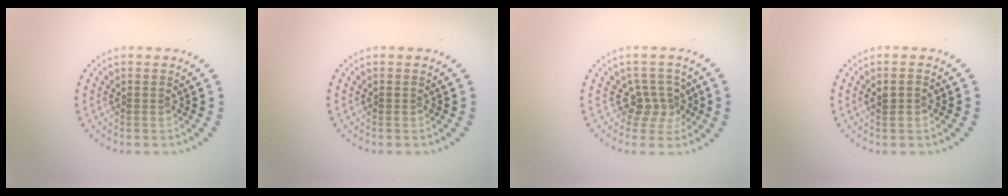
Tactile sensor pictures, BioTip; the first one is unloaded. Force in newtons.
{"total": 0.0}
{"total": 2.7, "press": 2.0, "slide": 1.8}
{"total": 1.3, "press": 1.3, "slide": 0.2}